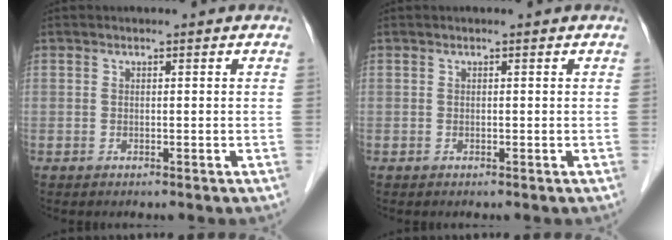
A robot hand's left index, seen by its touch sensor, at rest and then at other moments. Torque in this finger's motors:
{"motor_torque": [-0.03, 0.01, -0.08, -0.01]}